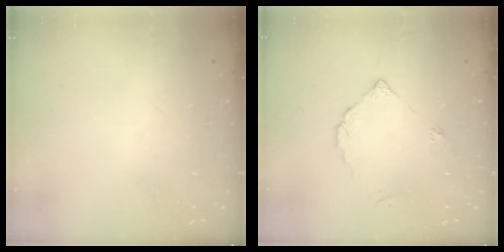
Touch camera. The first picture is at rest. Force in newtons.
{"total": 3.7, "press": 3.7, "slide": 0.2}